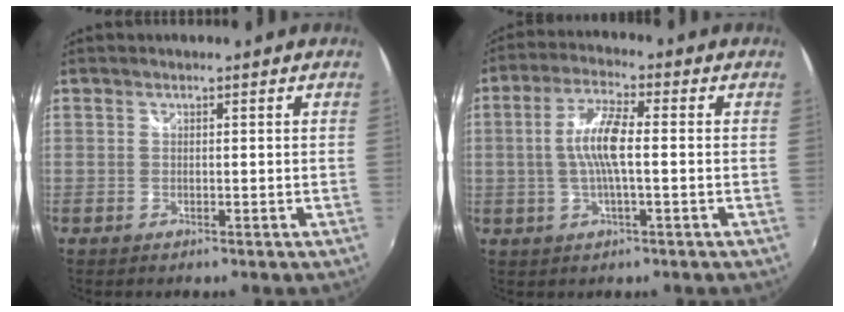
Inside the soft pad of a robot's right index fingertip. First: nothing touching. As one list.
[{"total": 7.7, "force": [-0.4, 1.4, 7.6], "torque": [-0.151, 0.006, -0.008]}]